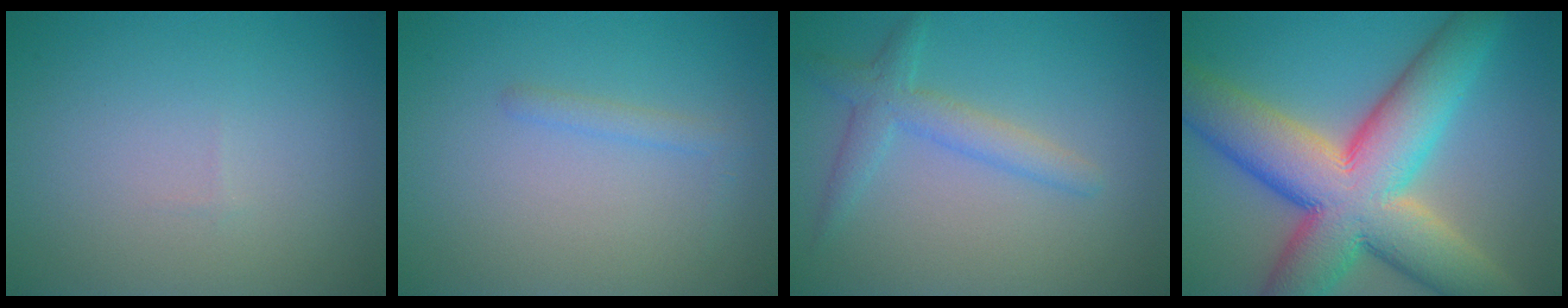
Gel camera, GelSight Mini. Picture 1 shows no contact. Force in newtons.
{"total": 1.1, "press": 1.1, "slide": 0.0}
{"total": 2.7, "press": 2.7, "slide": 0.1}
{"total": 14.1, "press": 14.1, "slide": 0.6}